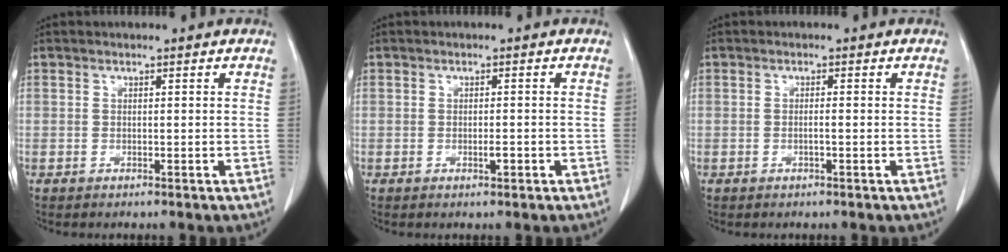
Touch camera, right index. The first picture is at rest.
{"total": 1.4, "force": [-0.5, 0.4, 1.2], "torque": [-0.023, 0.000, -0.007]}
{"total": 1.0, "force": [-0.3, 0.0, 0.9], "torque": [-0.018, 0.000, -0.005]}